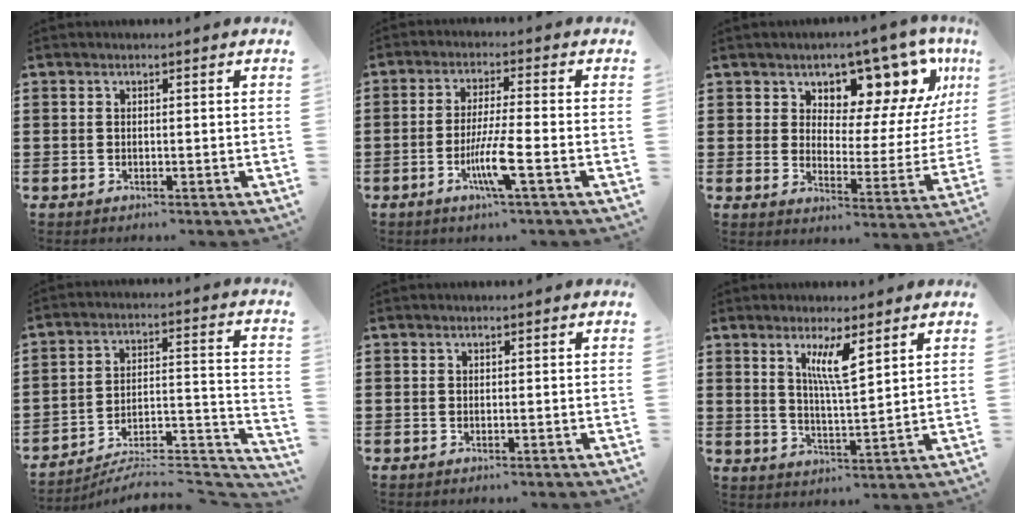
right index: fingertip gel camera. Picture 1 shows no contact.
{"total": 6.9, "force": [-2.6, 0.1, 6.4], "torque": [-0.126, -0.019, -0.050]}
{"total": 10.2, "force": [7.6, 4.8, 4.9], "torque": [-0.092, -0.056, 0.132]}
{"total": 6.3, "force": [-5.8, 1.2, 2.2], "torque": [-0.031, 0.000, -0.115]}
{"total": 0.0}
{"total": 5.9, "force": [3.1, 1.0, 4.9], "torque": [-0.098, 0.000, 0.050]}